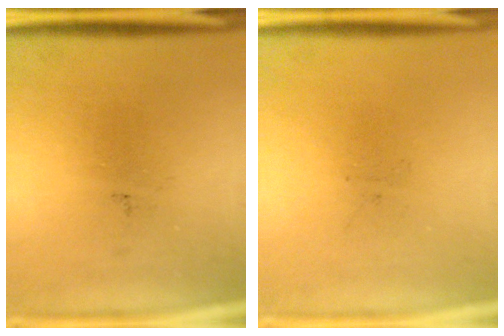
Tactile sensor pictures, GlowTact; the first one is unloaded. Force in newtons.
{"total": 0.0}